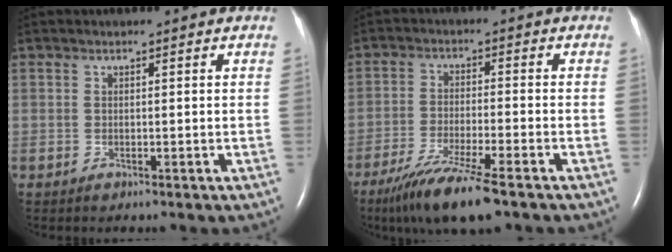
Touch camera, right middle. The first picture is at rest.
{"total": 11.1, "force": [-8.0, 0.2, 7.8], "torque": [-0.140, -0.034, -0.134]}